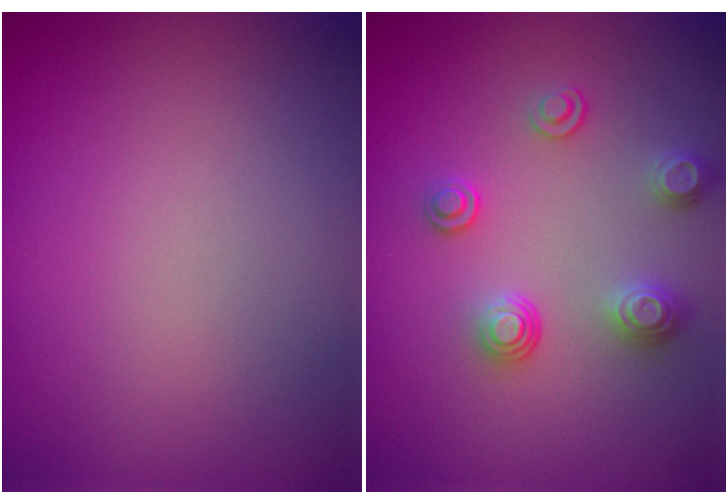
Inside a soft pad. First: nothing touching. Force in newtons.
{"total": 2.7, "press": 2.5, "slide": 0.9}